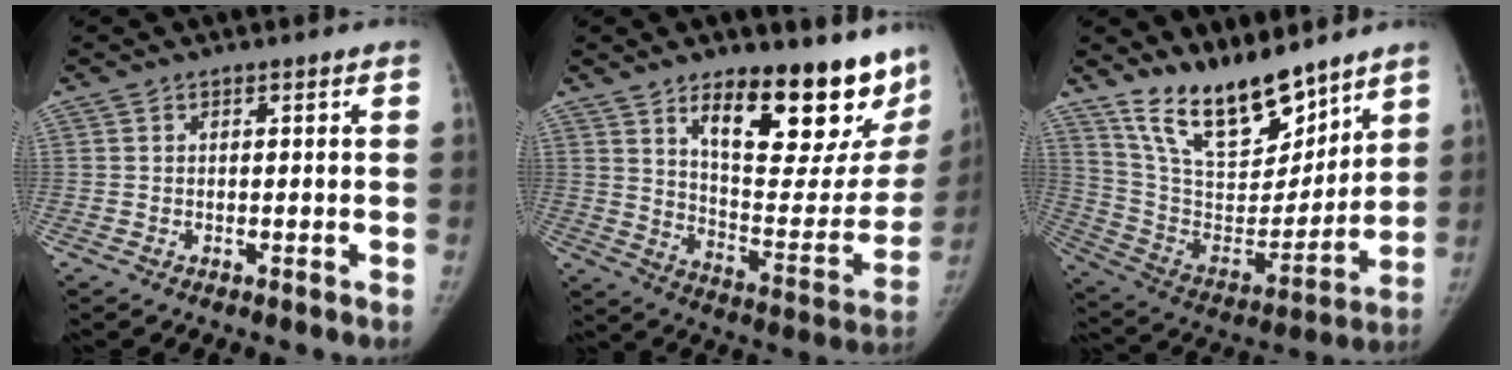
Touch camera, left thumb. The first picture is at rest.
{"total": 24.6, "force": [16.5, 9.2, 15.8], "torque": [-0.171, -0.101, 0.245]}
{"total": 19.3, "force": [14.8, 7.2, 10.0], "torque": [-0.124, -0.091, 0.273]}